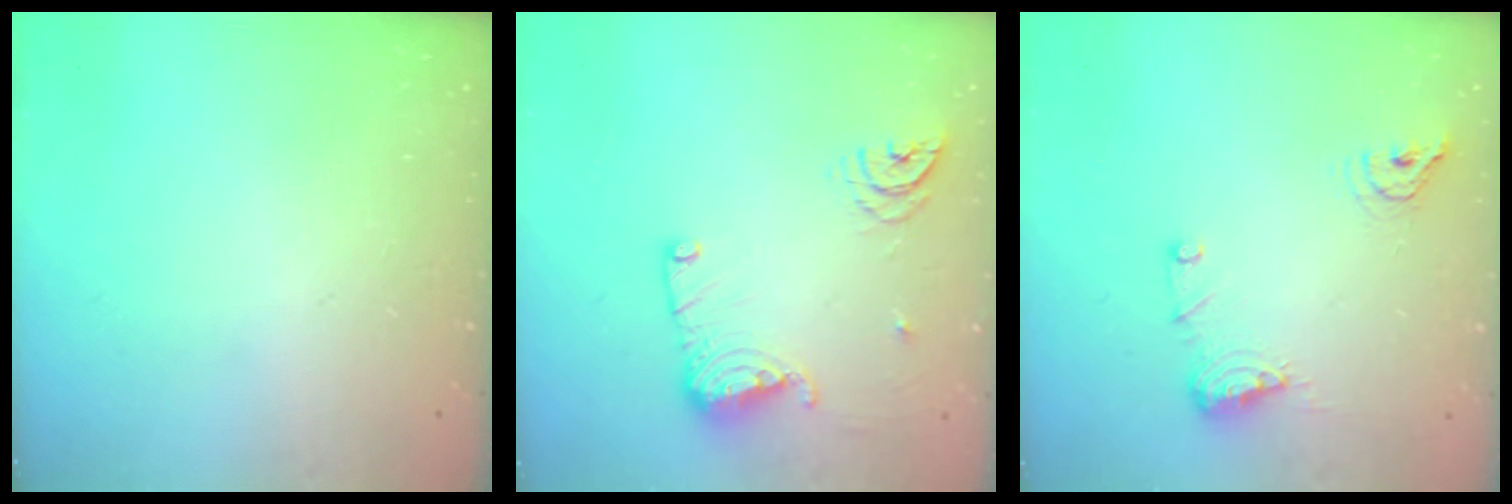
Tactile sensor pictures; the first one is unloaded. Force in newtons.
{"total": 12.2, "press": 12.1, "slide": 1.2}
{"total": 8.9, "press": 8.8, "slide": 1.4}